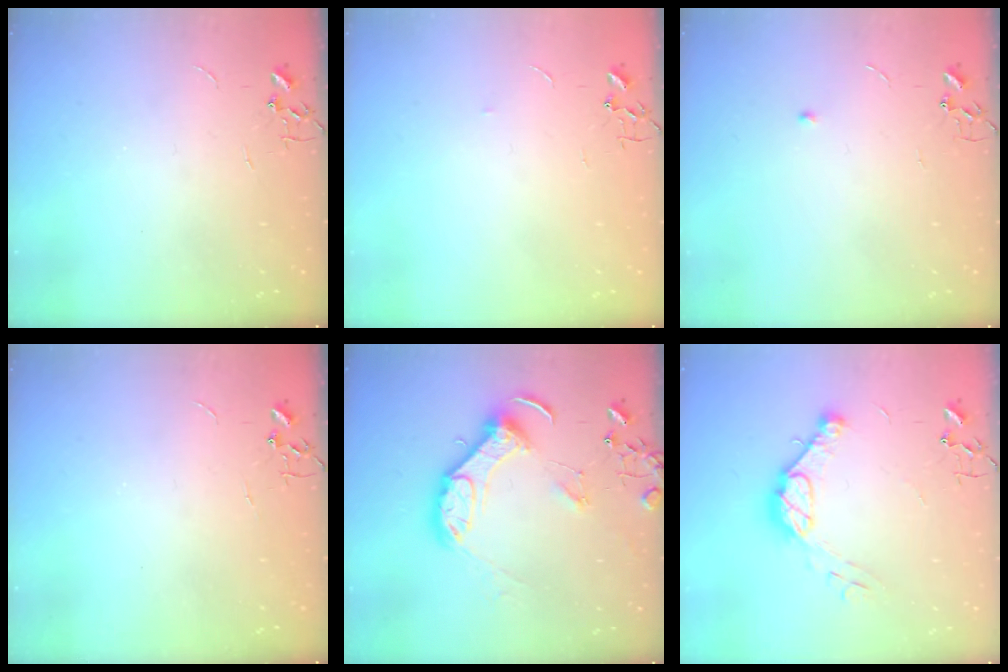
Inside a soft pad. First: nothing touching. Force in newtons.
{"total": 2.6, "press": 2.5, "slide": 0.4}
{"total": 3.8, "press": 3.7, "slide": 0.7}
{"total": 0.0}
{"total": 13.7, "press": 13.6, "slide": 1.7}
{"total": 12.5, "press": 12.4, "slide": 0.9}